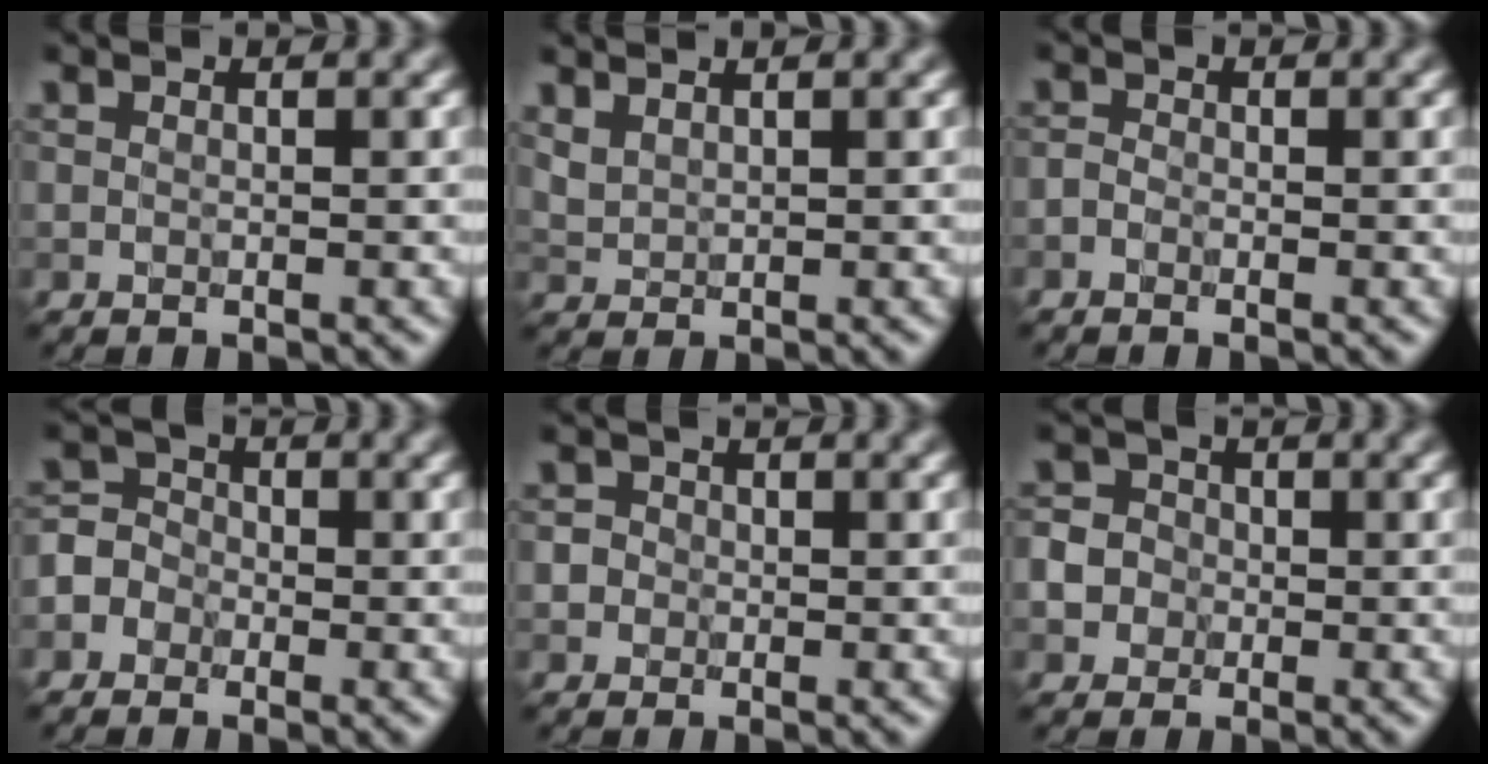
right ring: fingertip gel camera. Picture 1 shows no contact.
{"total": 1.4, "force": [1.1, 0.5, 0.6], "torque": [-0.019, 0.001, 0.031]}
{"total": 0.8, "force": [-0.5, 0.4, 0.4], "torque": [-0.007, -0.001, -0.013]}
{"total": 3.7, "force": [-1.8, 3.0, 0.9], "torque": [-0.001, 0.008, -0.045]}
{"total": 2.3, "force": [0.4, 2.1, 0.9], "torque": [0.007, 0.015, -0.016]}
{"total": 5.1, "force": [-1.0, 4.7, 1.6], "torque": [-0.016, 0.017, -0.045]}